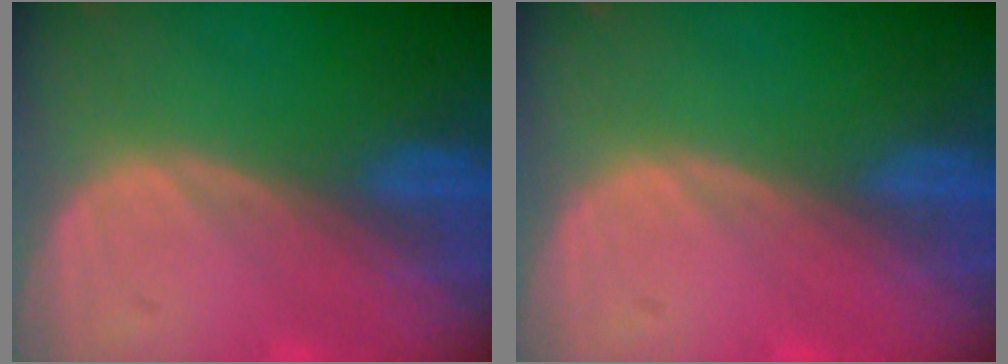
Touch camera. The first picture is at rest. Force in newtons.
{"total": 0.0}